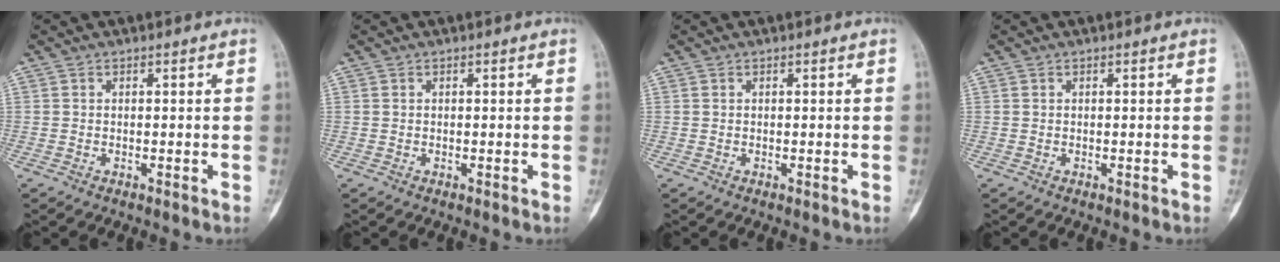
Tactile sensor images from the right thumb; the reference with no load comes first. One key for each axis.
{"total": 0.0}
{"total": 0.0}
{"total": 0.0}